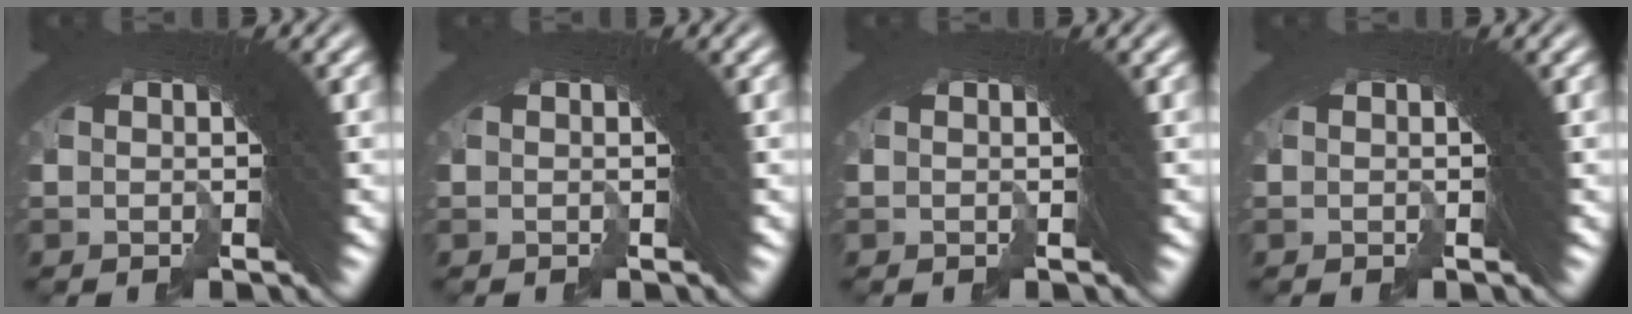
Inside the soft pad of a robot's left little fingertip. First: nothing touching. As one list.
[{"total": 0.0}, {"total": 0.0}, {"total": 0.0}]